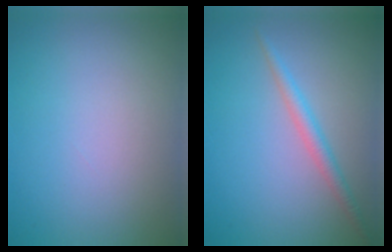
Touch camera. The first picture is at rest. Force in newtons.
{"total": 1.9, "press": 1.9, "slide": 0.1}